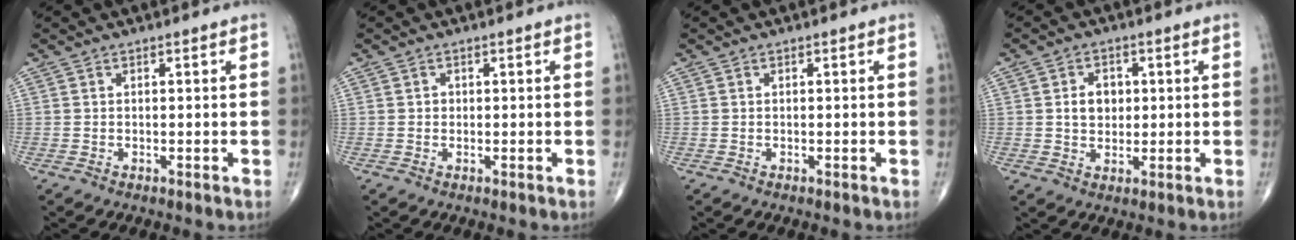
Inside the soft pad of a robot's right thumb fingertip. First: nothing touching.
{"total": 0.8, "force": [0.0, 0.8, 0.3], "torque": [0.000, 0.002, 0.001]}
{"total": 0.0}
{"total": 5.1, "force": [0.7, 3.9, 3.1], "torque": [-0.031, -0.001, 0.011]}